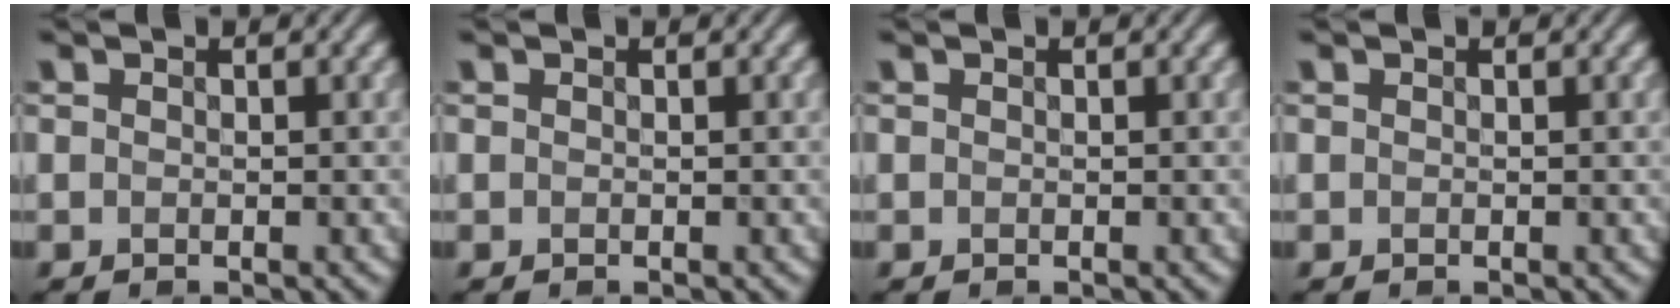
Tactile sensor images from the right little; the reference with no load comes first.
{"total": 0.0}
{"total": 0.0}
{"total": 0.0}